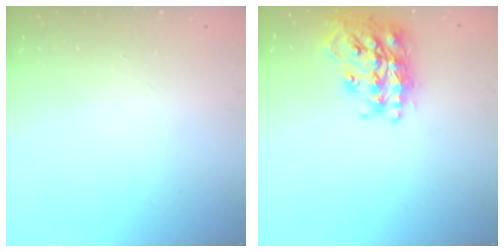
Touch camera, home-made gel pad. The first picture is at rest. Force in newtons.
{"total": 21.9, "press": 21.8, "slide": 1.8}